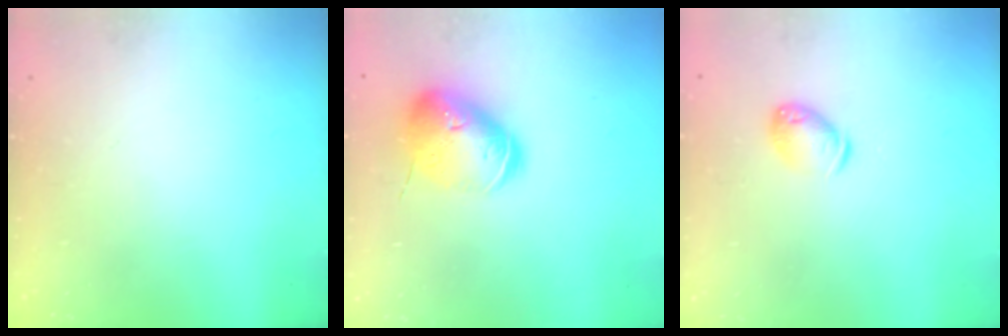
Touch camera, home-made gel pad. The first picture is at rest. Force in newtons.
{"total": 18.4, "press": 18.2, "slide": 2.7}
{"total": 7.9, "press": 7.8, "slide": 1.1}